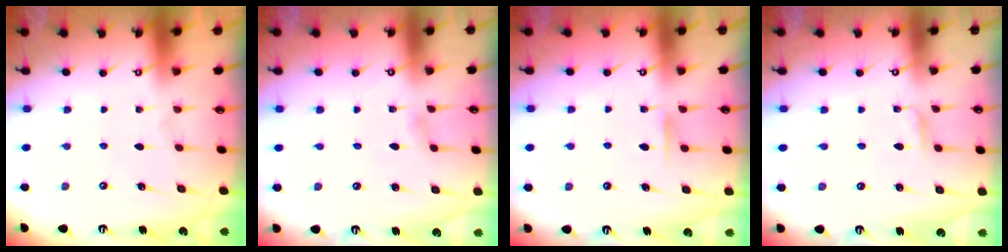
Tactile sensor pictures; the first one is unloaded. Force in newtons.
{"total": 2.6, "press": 2.6, "slide": 0.4}
{"total": 6.1, "press": 6.1, "slide": 0.8}
{"total": 2.5, "press": 2.5, "slide": 0.3}